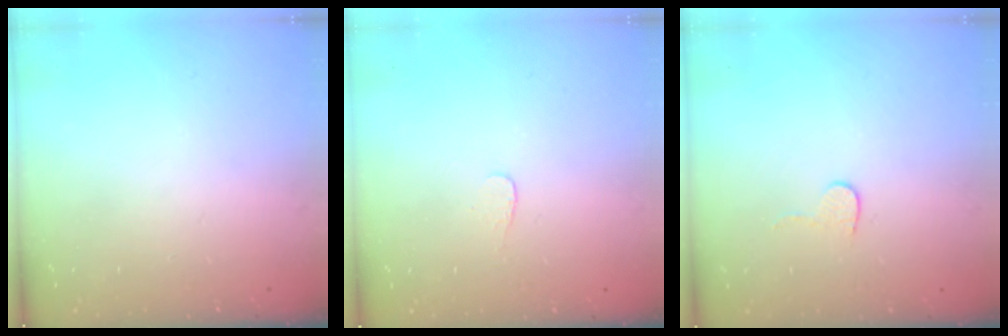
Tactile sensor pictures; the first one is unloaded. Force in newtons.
{"total": 3.0, "press": 3.0, "slide": 0.2}
{"total": 4.0, "press": 4.0, "slide": 0.3}